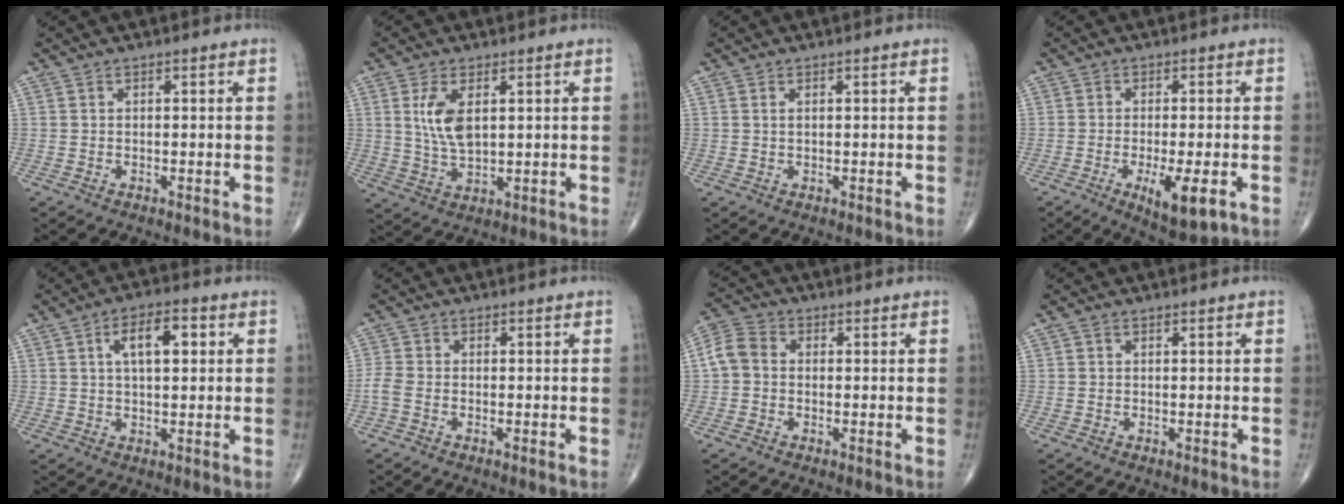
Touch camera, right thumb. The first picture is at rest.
{"total": 7.1, "force": [2.0, 3.4, 6.0], "torque": [-0.118, -0.011, 0.048]}
{"total": 0.6, "force": [0.3, 0.3, 0.5], "torque": [-0.014, 0.005, 0.007]}
{"total": 8.5, "force": [-3.1, 2.4, 7.6], "torque": [-0.123, -0.016, -0.043]}
{"total": 7.7, "force": [2.1, 3.5, 6.5], "torque": [-0.095, 0.008, 0.031]}
{"total": 2.5, "force": [-0.9, 1.2, 1.9], "torque": [-0.055, 0.002, -0.029]}
{"total": 5.4, "force": [-0.1, 4.4, 3.2], "torque": [-0.060, 0.018, -0.012]}
{"total": 0.5, "force": [0.2, 0.3, 0.4], "torque": [-0.010, 0.004, 0.003]}